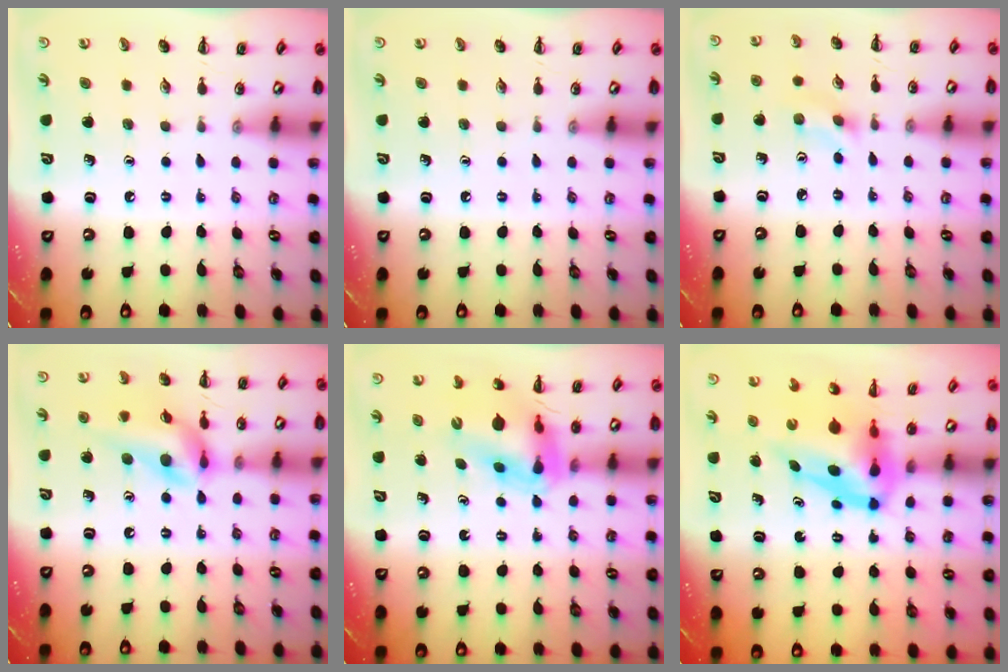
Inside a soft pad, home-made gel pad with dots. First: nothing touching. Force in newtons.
{"total": 0.0}
{"total": 1.6, "press": 1.5, "slide": 0.5}
{"total": 13.6, "press": 13.3, "slide": 2.7}
{"total": 10.5, "press": 9.9, "slide": 3.4}
{"total": 6.6, "press": 6.4, "slide": 1.7}